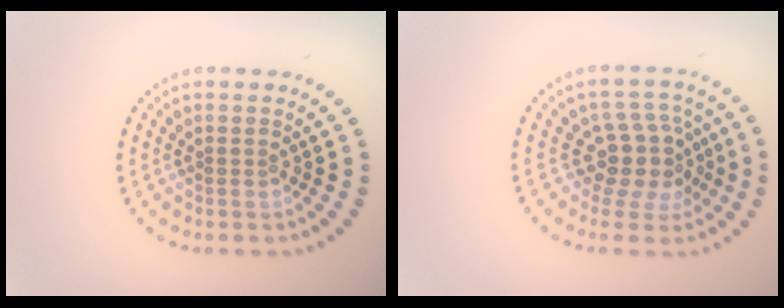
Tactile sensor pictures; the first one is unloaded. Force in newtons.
{"total": 4.0, "press": 3.1, "slide": 2.5}